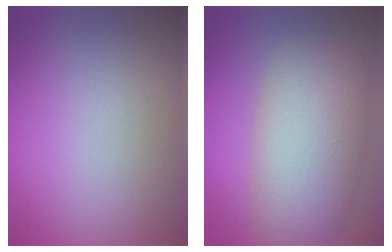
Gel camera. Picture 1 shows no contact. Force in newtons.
{"total": 8.9, "press": 8.8, "slide": 0.7}